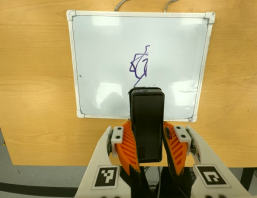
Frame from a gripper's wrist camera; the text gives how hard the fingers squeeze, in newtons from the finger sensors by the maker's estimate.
{"total": 11.1, "left": 9.6, "right": 12.5}